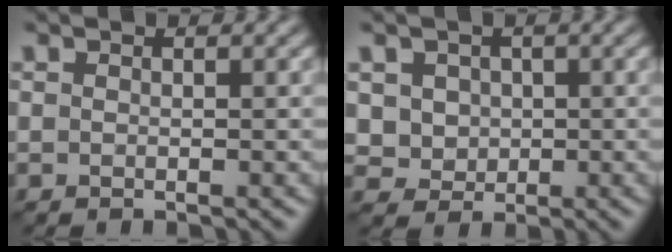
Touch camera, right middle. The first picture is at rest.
{"total": 4.1, "force": [1.0, 3.5, 1.8], "torque": [-0.048, 0.003, 0.023]}